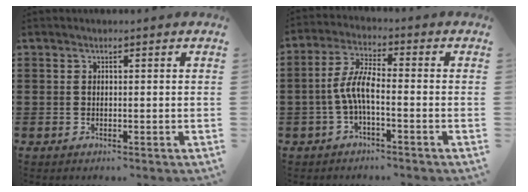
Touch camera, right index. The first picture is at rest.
{"total": 5.5, "force": [-1.6, 1.0, 5.2], "torque": [-0.122, -0.010, -0.037]}